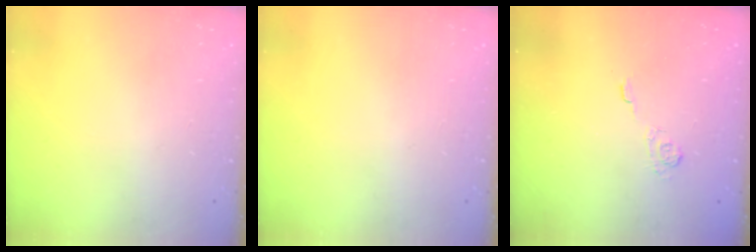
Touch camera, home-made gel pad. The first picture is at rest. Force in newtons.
{"total": 0.0}
{"total": 2.2, "press": 1.8, "slide": 1.3}